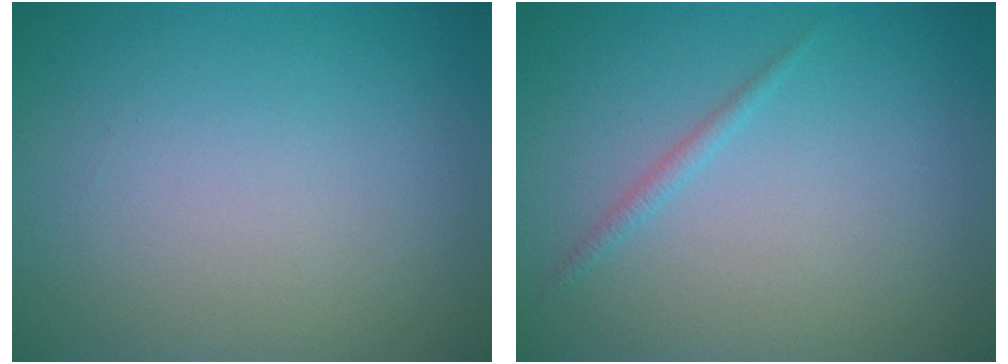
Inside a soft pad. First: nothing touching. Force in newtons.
{"total": 0.8, "press": 0.8, "slide": 0.1}